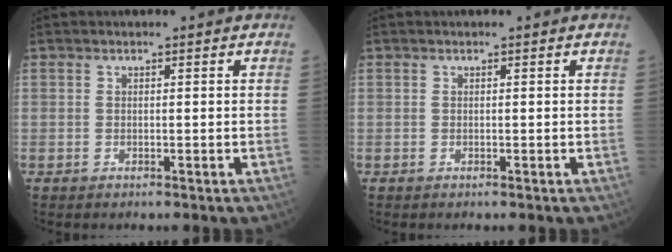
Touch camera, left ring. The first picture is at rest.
{"total": 0.0}